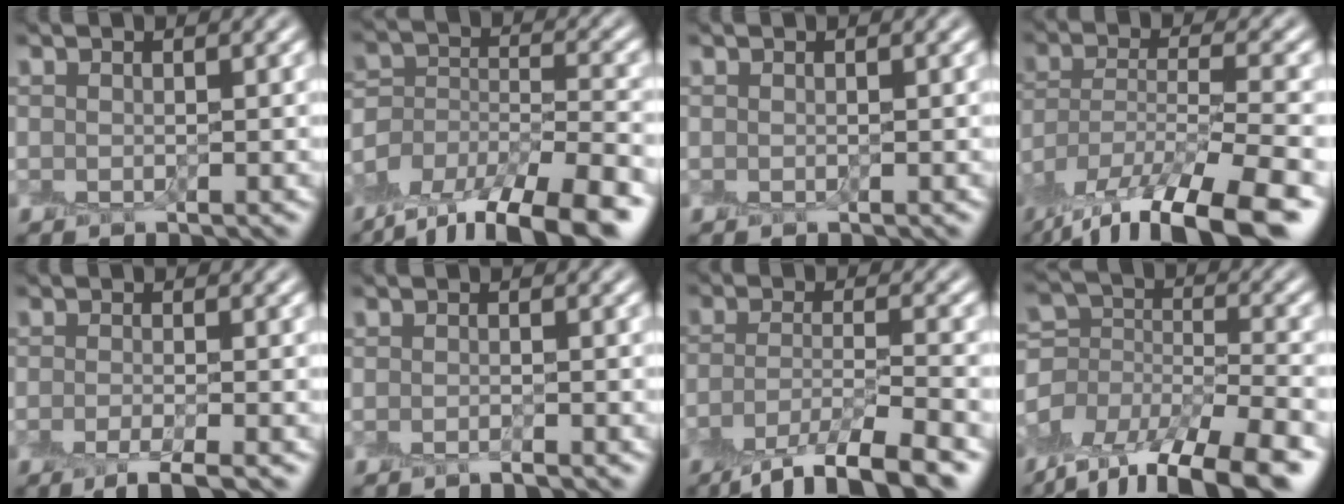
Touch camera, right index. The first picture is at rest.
{"total": 13.0, "force": [-10.3, 5.3, 5.8], "torque": [-0.084, 0.008, -0.156]}
{"total": 0.0}
{"total": 13.7, "force": [-10.3, 3.8, 8.0], "torque": [-0.160, -0.025, -0.162]}
{"total": 3.0, "force": [-1.9, 0.7, 2.3], "torque": [-0.035, -0.006, -0.041]}
{"total": 0.9, "force": [-0.8, 0.2, 0.4], "torque": [-0.003, -0.004, -0.017]}
{"total": 7.4, "force": [-4.9, 1.9, 5.3], "torque": [-0.081, -0.010, -0.090]}
{"total": 12.5, "force": [-9.2, 5.4, 6.5], "torque": [-0.110, 0.005, -0.158]}